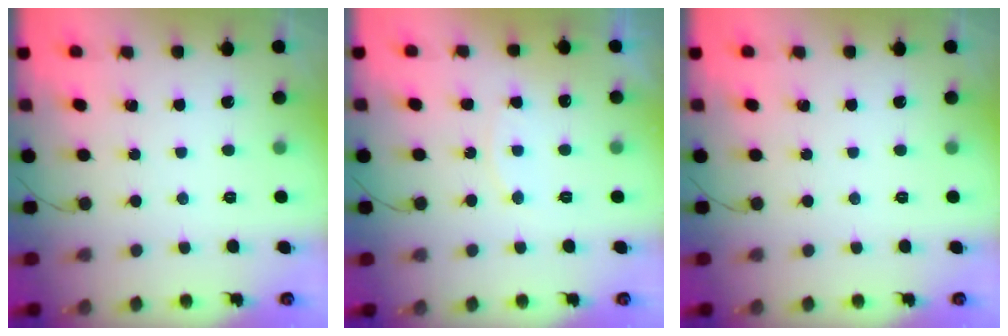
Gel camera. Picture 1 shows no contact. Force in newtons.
{"total": 5.6, "press": 5.6, "slide": 0.6}
{"total": 0.0}